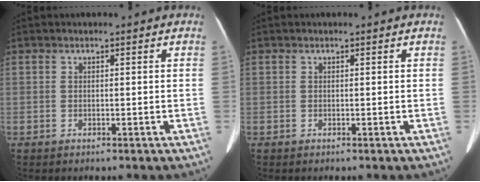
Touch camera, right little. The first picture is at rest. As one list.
[{"total": 0.0}]